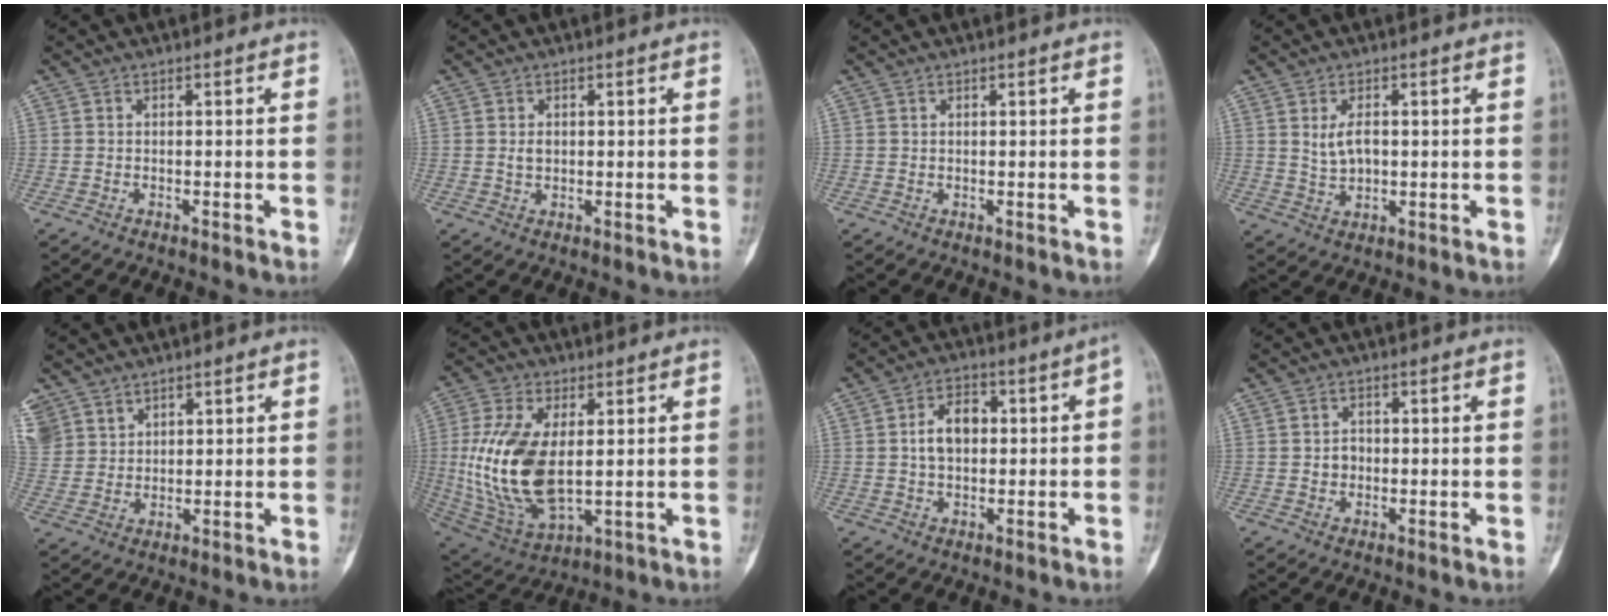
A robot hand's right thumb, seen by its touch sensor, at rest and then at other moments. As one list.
[{"total": 1.9, "force": [0.3, 1.4, 1.2], "torque": [-0.013, 0.005, 0.007]}, {"total": 0.0}, {"total": 4.4, "force": [0.9, 2.7, 3.3], "torque": [-0.052, 0.001, 0.022]}, {"total": 8.4, "force": [5.6, 6.0, 1.6], "torque": [-0.021, -0.006, 0.126]}, {"total": 17.1, "force": [1.3, 9.0, 14.5], "torque": [-0.301, -0.010, 0.039]}, {"total": 8.4, "force": [0.2, 5.0, 6.7], "torque": [-0.088, 0.034, 0.004]}, {"total": 2.2, "force": [-0.1, 2.0, 1.0], "torque": [0.000, 0.011, -0.003]}]